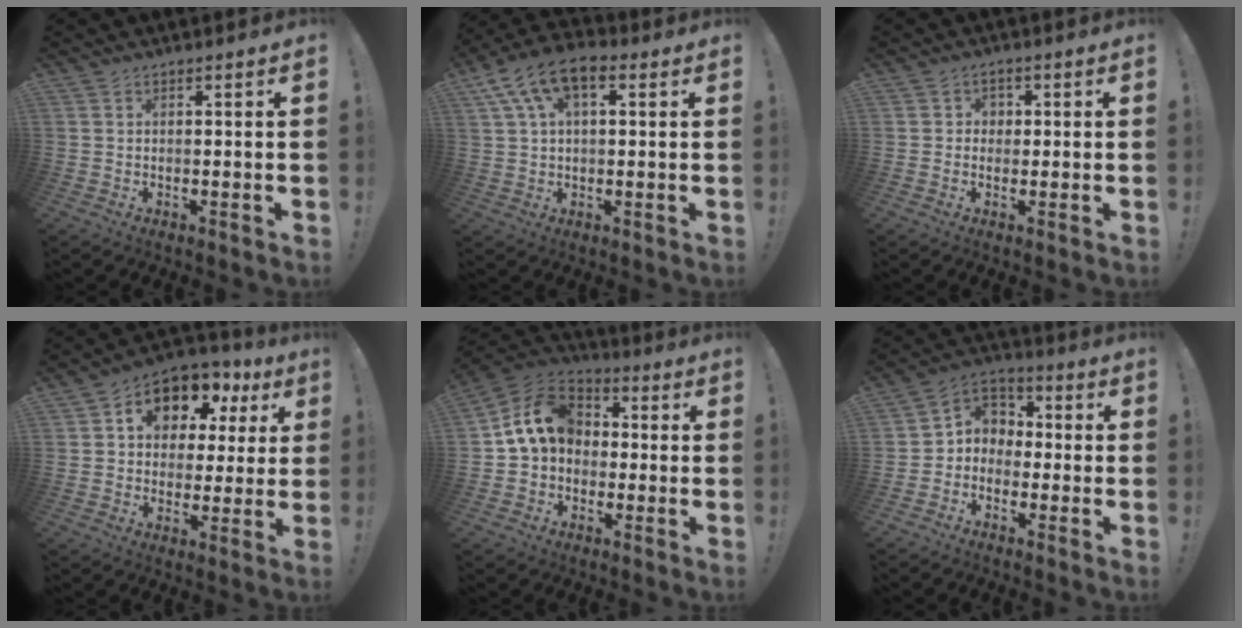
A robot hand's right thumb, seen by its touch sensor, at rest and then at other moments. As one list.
[{"total": 11.1, "force": [4.4, 6.3, 8.0], "torque": [-0.139, 0.000, 0.087]}, {"total": 2.6, "force": [0.0, 2.5, 0.5], "torque": [-0.010, 0.004, -0.001]}, {"total": 10.9, "force": [5.0, 7.8, 5.8], "torque": [-0.090, -0.033, 0.091]}, {"total": 13.3, "force": [2.0, 10.2, 8.3], "torque": [-0.146, 0.018, 0.043]}, {"total": 6.0, "force": [-2.1, 5.5, 1.1], "torque": [-0.024, 0.012, -0.032]}]